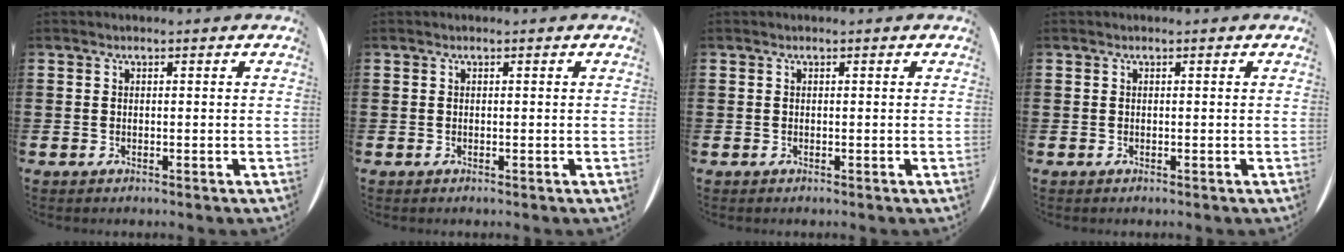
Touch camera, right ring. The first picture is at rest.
{"total": 0.0}
{"total": 0.0}
{"total": 0.0}